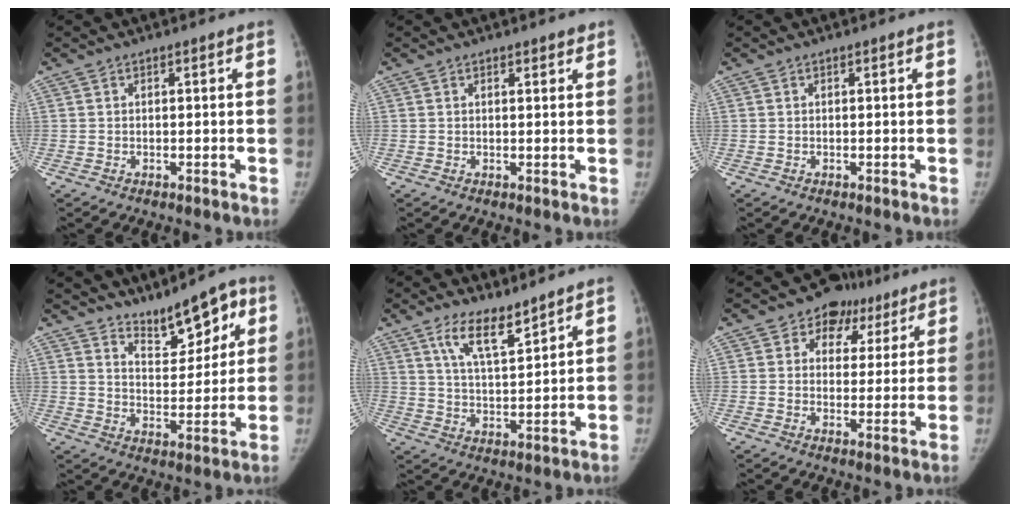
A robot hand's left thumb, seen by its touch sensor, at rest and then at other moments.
{"total": 1.3, "force": [1.0, 0.5, 0.7], "torque": [-0.005, -0.005, 0.013]}
{"total": 0.0}
{"total": 10.1, "force": [6.4, 4.5, 6.3], "torque": [-0.059, -0.035, 0.107]}
{"total": 7.9, "force": [5.7, 2.2, 5.0], "torque": [-0.080, -0.040, 0.109]}
{"total": 8.8, "force": [4.8, 6.9, 2.6], "torque": [0.016, -0.006, 0.065]}